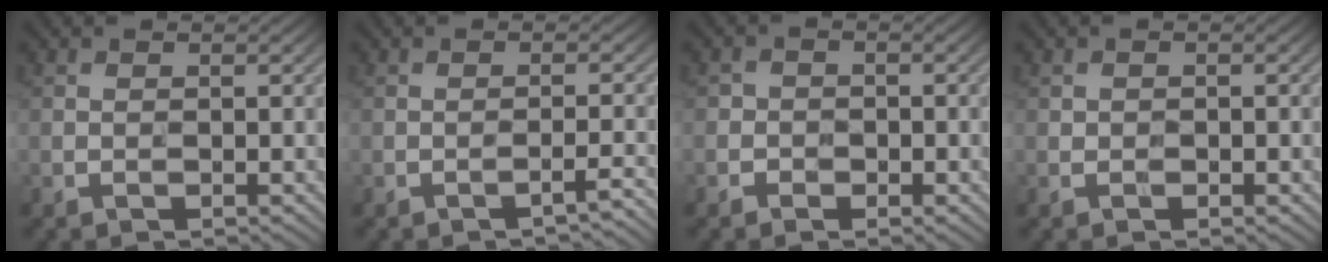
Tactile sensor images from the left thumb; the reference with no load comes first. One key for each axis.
{"total": 1.8, "fx": -1.5, "fy": -0.2, "fz": 1.0, "tx": -0.016, "ty": 0.015, "tz": -0.028}
{"total": 1.8, "fx": -0.9, "fy": 1.6, "fz": 0.3, "tx": 0.007, "ty": 0.006, "tz": -0.027}
{"total": 0.6, "fx": -0.2, "fy": 0.5, "fz": 0.2, "tx": -0.003, "ty": 0.001, "tz": -0.007}